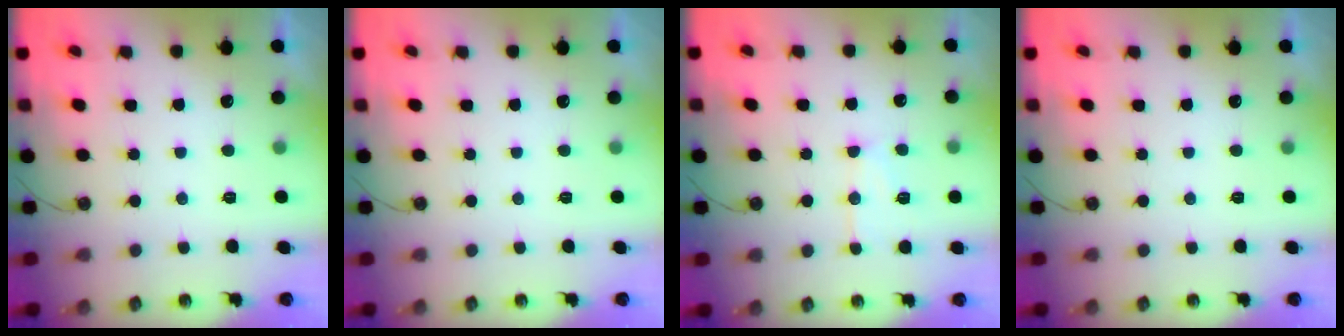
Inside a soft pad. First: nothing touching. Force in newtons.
{"total": 0.0}
{"total": 10.9, "press": 10.8, "slide": 0.9}
{"total": 0.0}